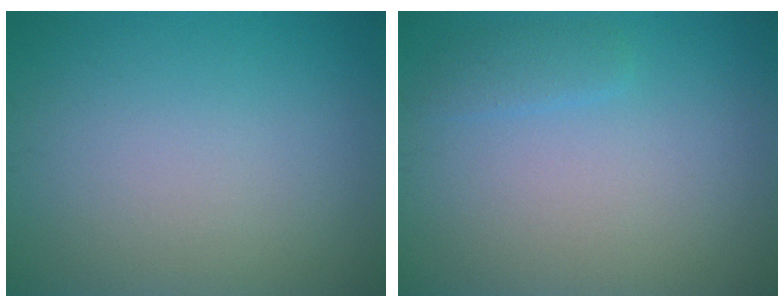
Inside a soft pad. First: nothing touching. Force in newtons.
{"total": 1.2, "press": 1.2, "slide": 0.2}